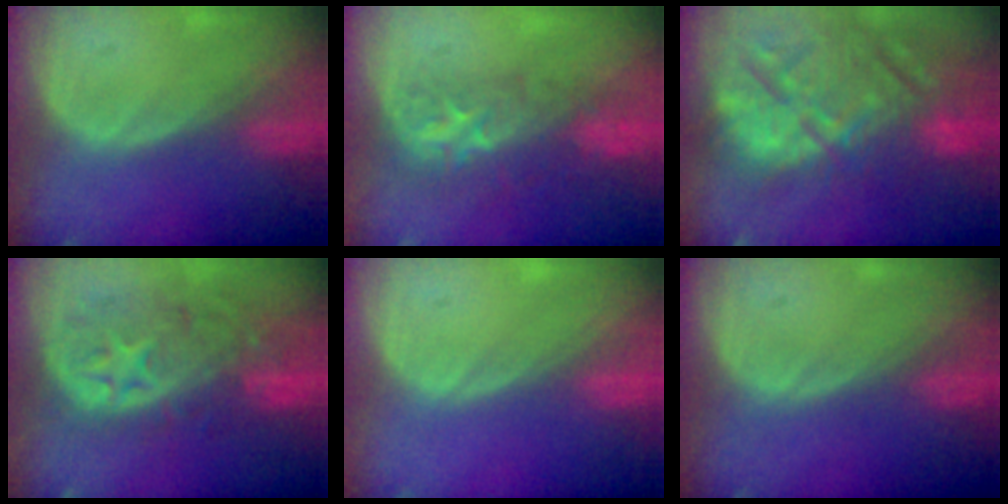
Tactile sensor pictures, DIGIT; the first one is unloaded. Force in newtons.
{"total": 8.5, "press": 7.3, "slide": 4.2}
{"total": 15.2, "press": 13.0, "slide": 7.9}
{"total": 11.2, "press": 9.8, "slide": 5.3}
{"total": 0.0}
{"total": 0.0}